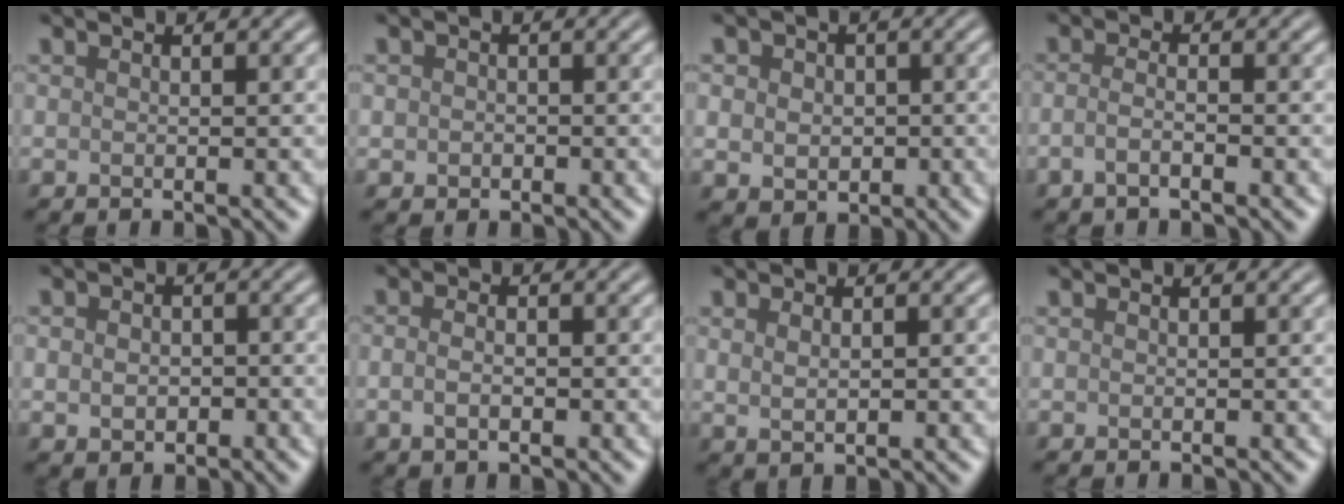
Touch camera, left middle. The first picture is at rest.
{"total": 1.1, "force": [-0.1, 1.0, 0.3], "torque": [0.001, -0.004, -0.007]}
{"total": 3.7, "force": [0.2, 3.2, 1.8], "torque": [-0.027, 0.006, -0.012]}
{"total": 1.7, "force": [-0.9, 0.5, 1.4], "torque": [-0.026, 0.000, -0.023]}
{"total": 2.5, "force": [-0.3, 1.9, 1.5], "torque": [-0.017, -0.006, -0.006]}
{"total": 2.0, "force": [-0.5, 1.1, 1.6], "torque": [-0.028, -0.003, -0.012]}
{"total": 1.5, "force": [0.3, 0.7, 1.3], "torque": [-0.028, -0.004, 0.013]}
{"total": 0.0}